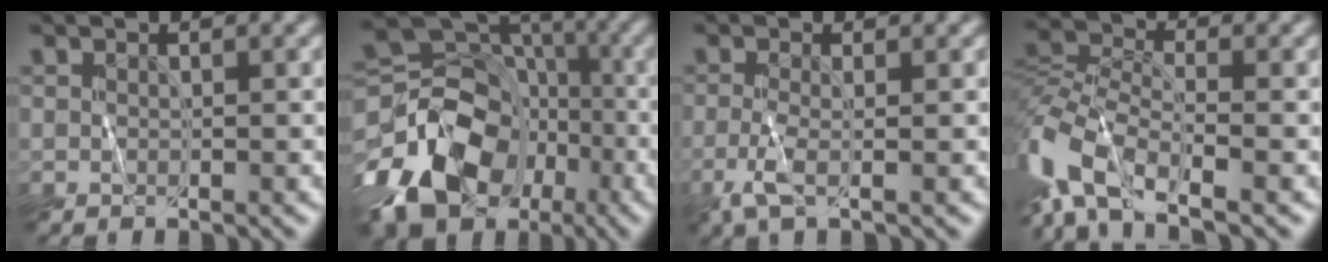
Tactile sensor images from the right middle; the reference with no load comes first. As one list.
[{"total": 12.8, "force": [-6.3, 9.1, 6.4], "torque": [-0.135, 0.000, -0.115]}, {"total": 2.3, "force": [-1.4, 0.2, 1.8], "torque": [-0.044, -0.001, -0.033]}, {"total": 9.5, "force": [-5.6, 4.1, 6.5], "torque": [-0.143, -0.001, -0.123]}]